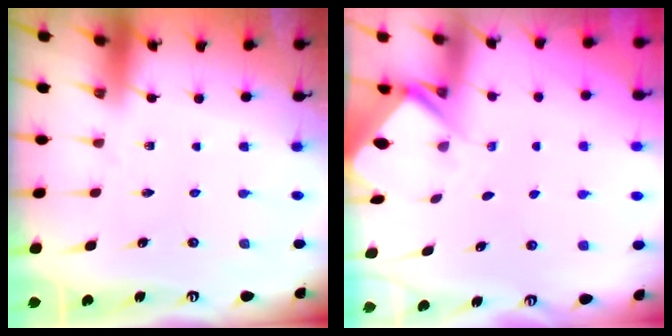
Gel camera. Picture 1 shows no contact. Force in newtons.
{"total": 2.4, "press": 2.4, "slide": 0.1}